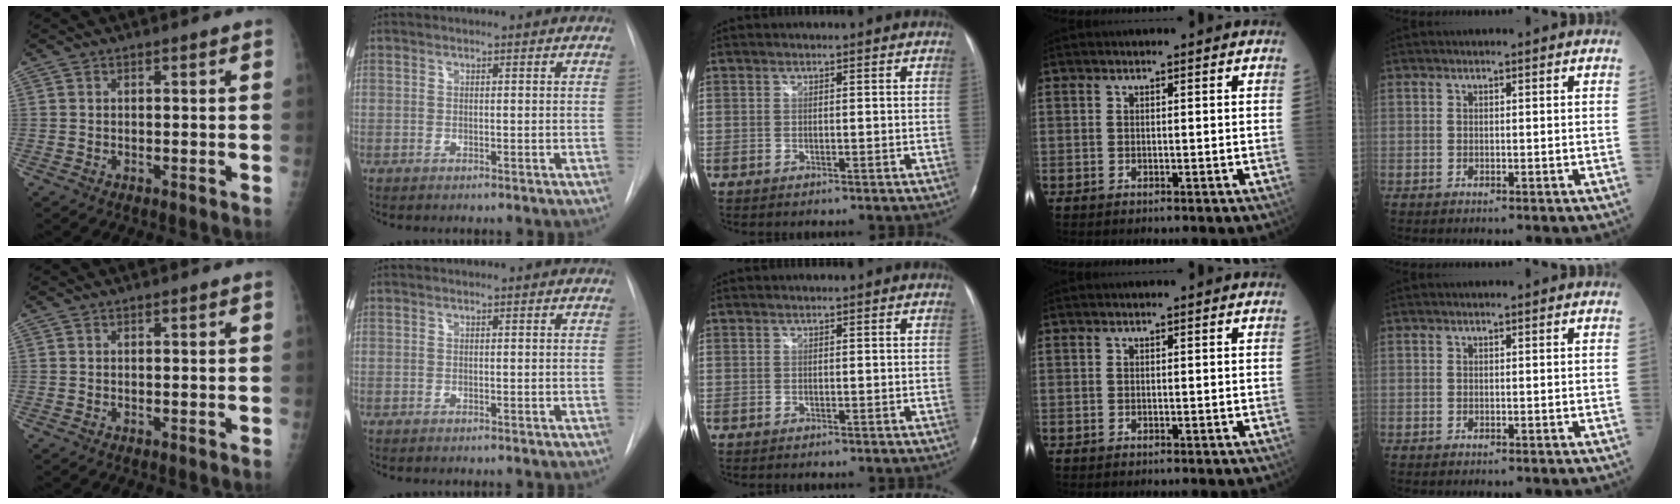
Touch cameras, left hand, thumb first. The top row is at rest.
{}